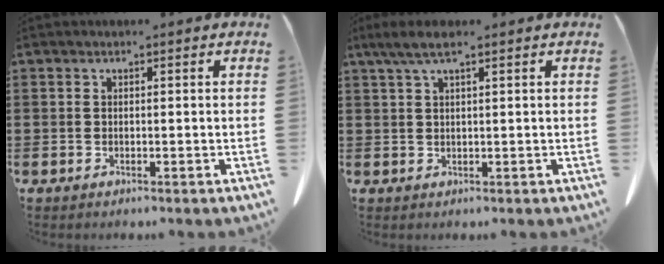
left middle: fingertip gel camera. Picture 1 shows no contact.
{"total": 3.4, "force": [1.9, 0.6, 2.8], "torque": [-0.056, 0.001, 0.035]}